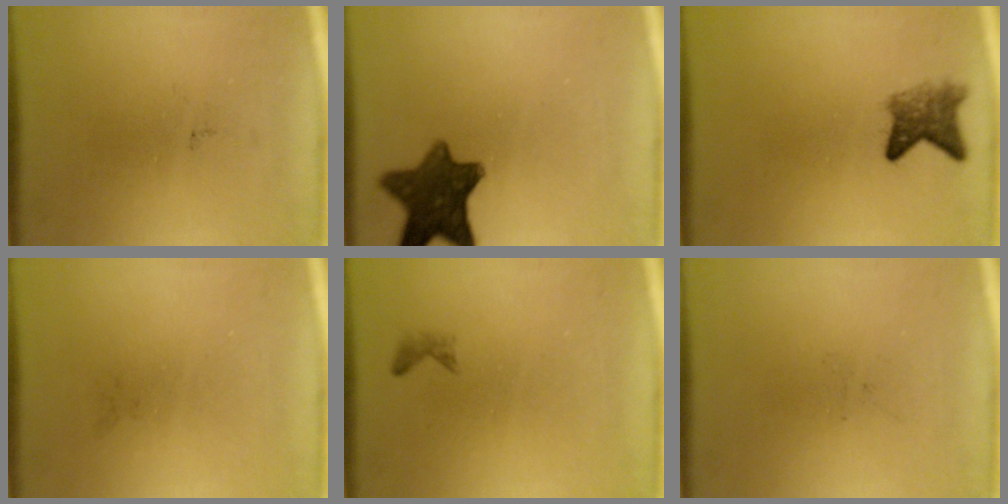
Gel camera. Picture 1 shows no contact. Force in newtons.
{"total": 10.1}
{"total": 3.7}
{"total": 0.0}
{"total": 0.7}
{"total": 0.0}